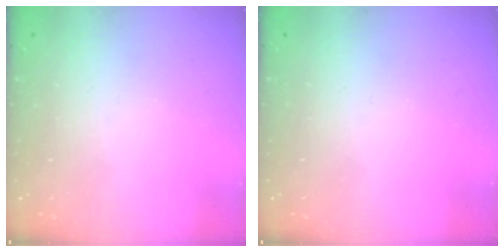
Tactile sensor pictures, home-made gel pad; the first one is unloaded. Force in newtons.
{"total": 0.0}